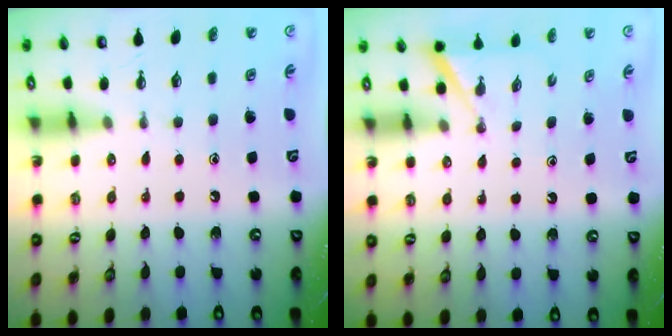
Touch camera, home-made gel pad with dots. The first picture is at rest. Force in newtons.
{"total": 1.2, "press": 1.2, "slide": 0.1}